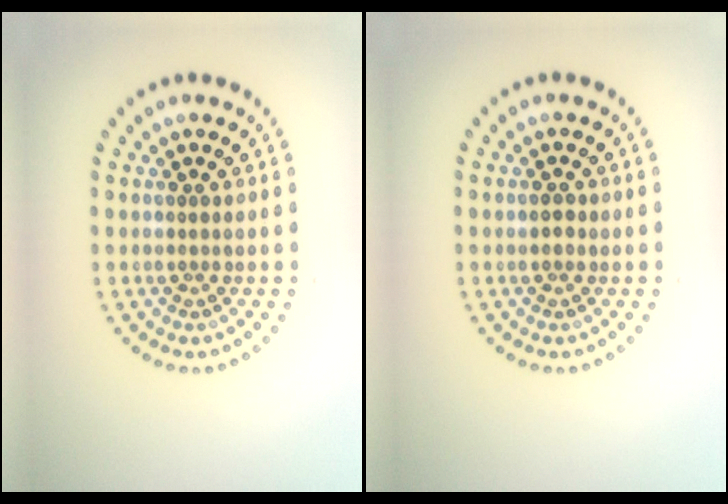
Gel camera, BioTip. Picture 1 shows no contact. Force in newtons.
{"total": 1.0, "press": 1.0, "slide": 0.1}